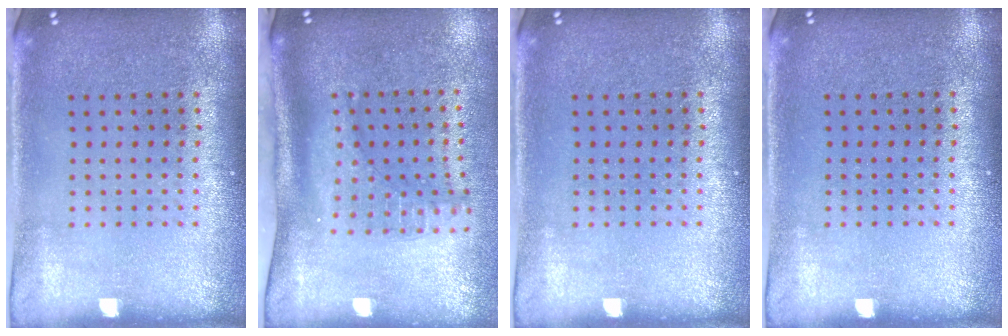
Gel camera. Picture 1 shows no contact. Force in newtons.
{"total": 2.1, "press": 1.4, "slide": 1.6}
{"total": 0.0}
{"total": 0.0}